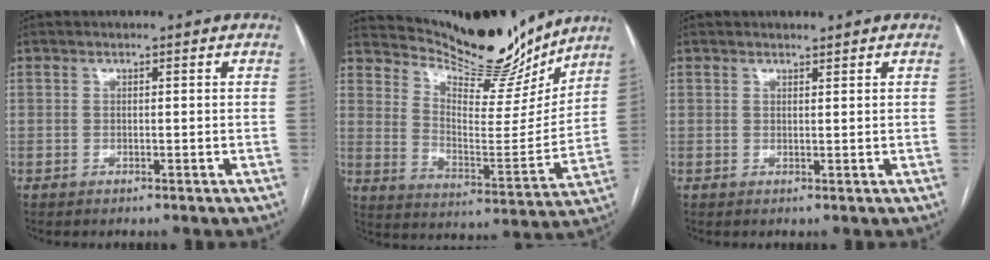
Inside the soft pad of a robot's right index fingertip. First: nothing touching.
{"total": 15.7, "force": [15.1, 2.5, 3.7], "torque": [-0.069, -0.045, 0.227]}
{"total": 0.9, "force": [0.9, 0.0, 0.2], "torque": [-0.007, 0.002, 0.016]}